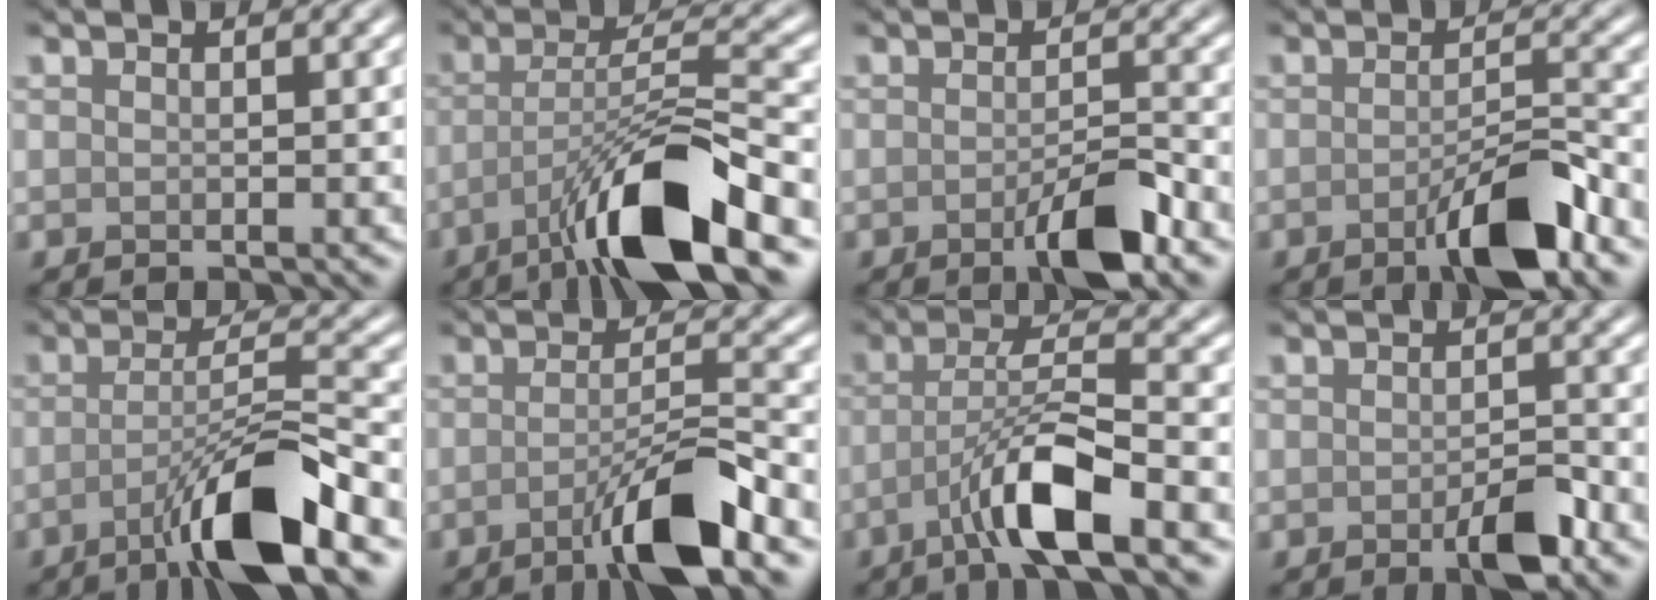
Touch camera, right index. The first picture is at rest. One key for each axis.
{"total": 9.8, "fx": -5.7, "fy": 1.7, "fz": 7.9, "tx": -0.134, "ty": 0.007, "tz": -0.104}
{"total": 4.2, "fx": -2.1, "fy": 0.9, "fz": 3.6, "tx": -0.063, "ty": -0.001, "tz": -0.039}
{"total": 5.5, "fx": -2.8, "fy": 1.4, "fz": 4.6, "tx": -0.077, "ty": -0.001, "tz": -0.050}
{"total": 7.9, "fx": -4.2, "fy": 1.0, "fz": 6.7, "tx": -0.112, "ty": 0.011, "tz": -0.078}
{"total": 6.1, "fx": -3.1, "fy": 0.8, "fz": 5.1, "tx": -0.086, "ty": 0.005, "tz": -0.061}
{"total": 6.8, "fx": -3.3, "fy": 1.2, "fz": 5.8, "tx": -0.111, "ty": 0.010, "tz": -0.065}
{"total": 3.1, "fx": -1.5, "fy": 1.0, "fz": 2.5, "tx": -0.039, "ty": -0.002, "tz": -0.024}